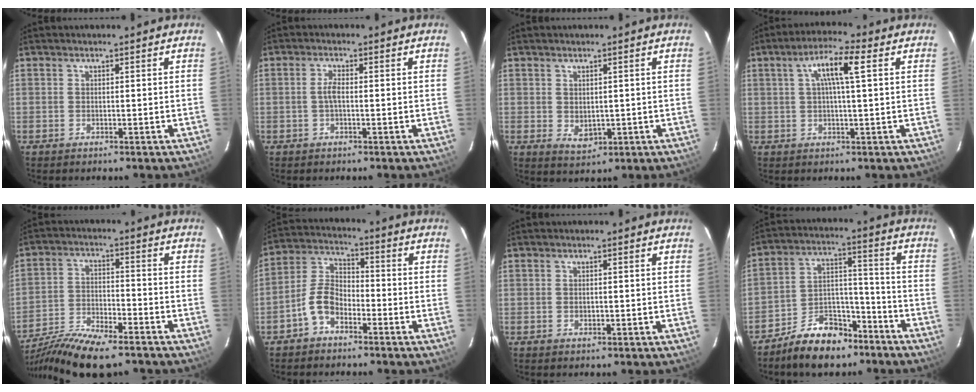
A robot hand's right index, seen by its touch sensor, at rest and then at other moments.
{"total": 2.3, "force": [-0.3, 0.7, 2.1], "torque": [-0.045, 0.005, -0.006]}
{"total": 3.1, "force": [0.2, 2.5, 1.9], "torque": [-0.031, -0.006, 0.012]}
{"total": 7.0, "force": [1.9, 0.8, 6.7], "torque": [-0.121, 0.013, 0.033]}
{"total": 15.9, "force": [-13.1, 3.3, 8.3], "torque": [-0.179, -0.033, -0.234]}
{"total": 7.1, "force": [-4.1, 4.2, 4.0], "torque": [-0.091, 0.020, -0.086]}
{"total": 0.9, "force": [-0.2, 0.5, 0.6], "torque": [-0.010, 0.001, -0.004]}
{"total": 12.4, "force": [-9.3, 6.4, 5.1], "torque": [-0.099, 0.042, -0.145]}